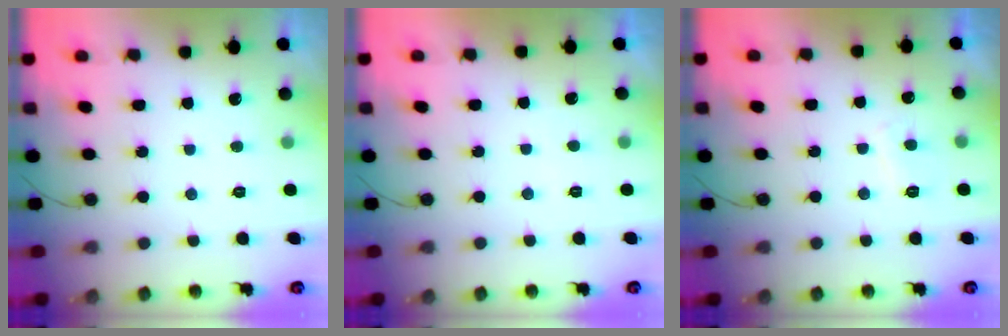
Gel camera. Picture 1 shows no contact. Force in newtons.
{"total": 0.9, "press": 0.8, "slide": 0.4}
{"total": 3.0, "press": 2.9, "slide": 0.9}